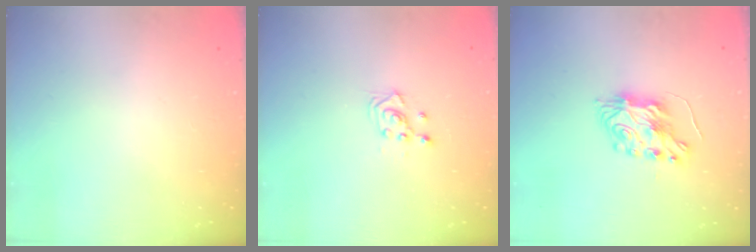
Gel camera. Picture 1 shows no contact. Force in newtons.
{"total": 2.4, "press": 2.2, "slide": 0.8}
{"total": 7.5, "press": 7.5, "slide": 0.6}